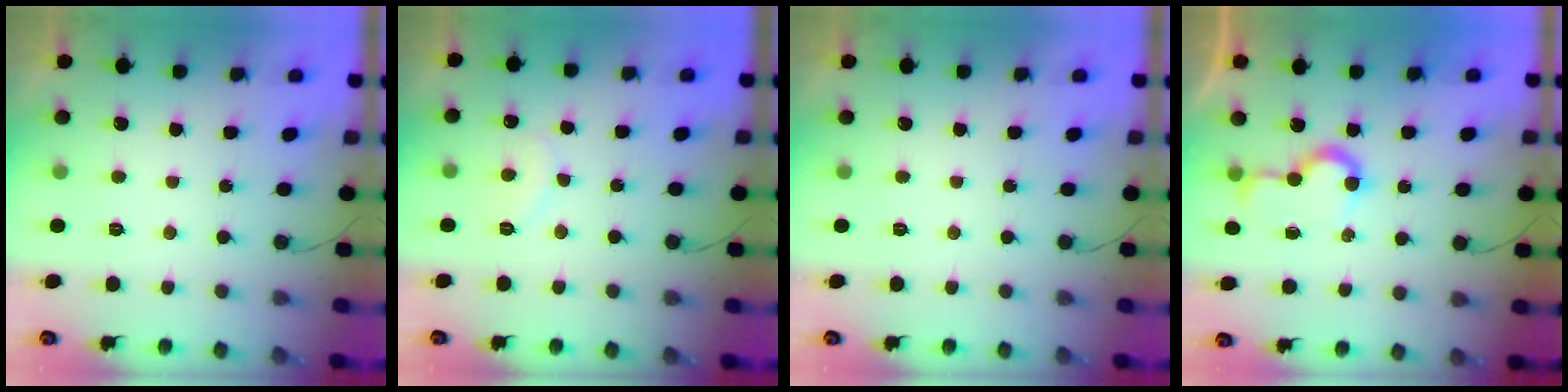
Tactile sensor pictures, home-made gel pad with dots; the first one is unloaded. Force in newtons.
{"total": 7.3, "press": 7.3, "slide": 0.5}
{"total": 0.0}
{"total": 7.6, "press": 7.6, "slide": 0.5}